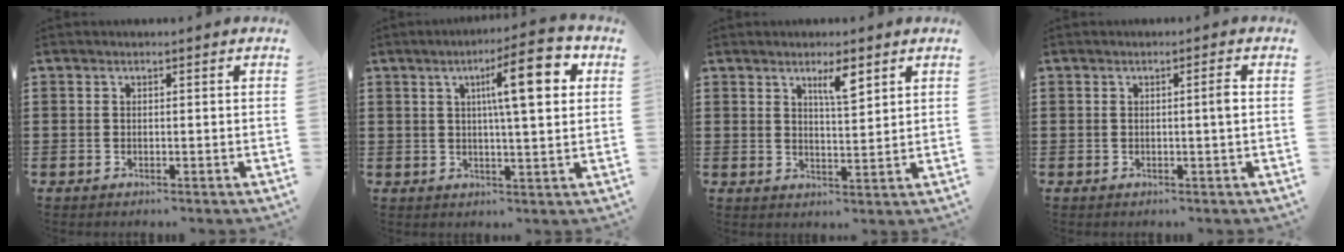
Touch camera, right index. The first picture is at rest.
{"total": 11.4, "force": [3.7, 2.3, 10.5], "torque": [-0.176, 0.000, 0.052]}
{"total": 4.1, "force": [2.6, 0.8, 3.0], "torque": [-0.048, -0.001, 0.041]}
{"total": 1.7, "force": [0.1, -0.3, 1.7], "torque": [-0.030, -0.001, -0.002]}